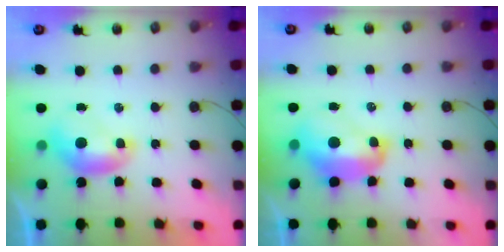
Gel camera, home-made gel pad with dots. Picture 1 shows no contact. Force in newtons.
{"total": 5.4, "press": 5.2, "slide": 1.1}